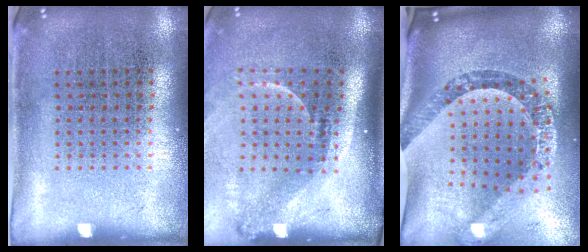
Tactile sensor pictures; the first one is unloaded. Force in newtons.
{"total": 2.3, "press": 1.5, "slide": 1.7}
{"total": 2.8, "press": 2.1, "slide": 1.8}